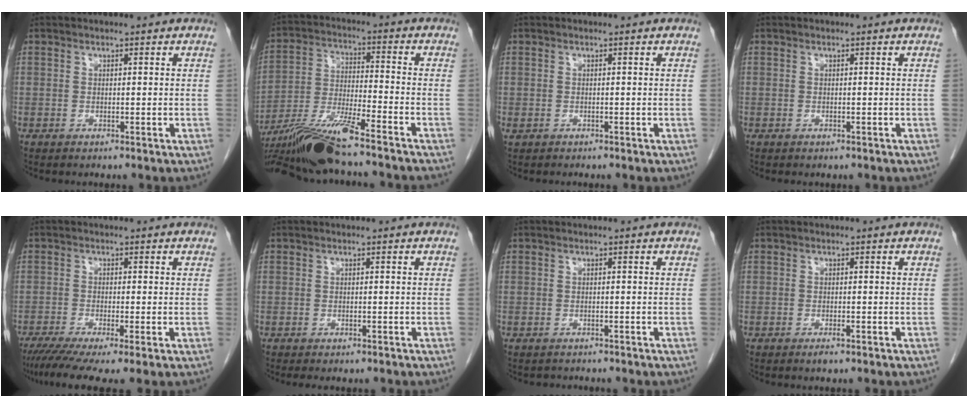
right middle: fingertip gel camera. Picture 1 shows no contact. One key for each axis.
{"total": 13.4, "fx": -11.1, "fy": -0.7, "fz": 7.4, "tx": -0.140, "ty": -0.018, "tz": -0.200}
{"total": 0.6, "fx": -0.3, "fy": 0.4, "fz": 0.3, "tx": -0.008, "ty": 0.001, "tz": 0.000}
{"total": 0.0}
{"total": 7.9, "fx": -5.3, "fy": 0.8, "fz": 5.9, "tx": -0.098, "ty": -0.021, "tz": -0.089}
{"total": 1.5, "fx": -1.2, "fy": 0.5, "fz": 0.7, "tx": -0.014, "ty": -0.006, "tz": -0.012}
{"total": 1.2, "fx": -1.1, "fy": 0.4, "fz": 0.0, "tx": -0.011, "ty": -0.005, "tz": -0.016}
{"total": 1.0, "fx": -0.6, "fy": 0.2, "fz": 0.7, "tx": -0.013, "ty": -0.002, "tz": -0.009}